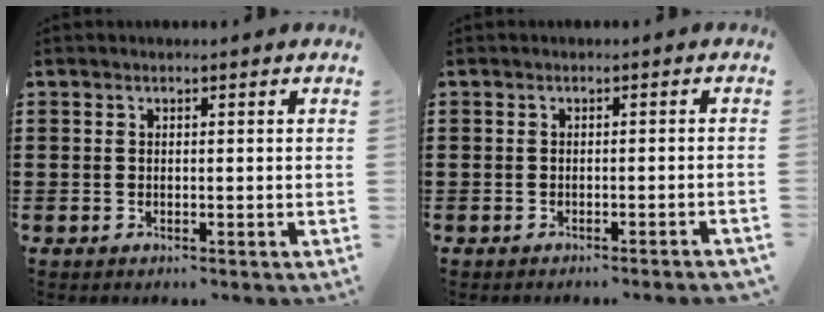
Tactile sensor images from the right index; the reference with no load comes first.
{"total": 1.1, "force": [-0.9, -0.2, 0.5], "torque": [-0.009, -0.001, -0.018]}